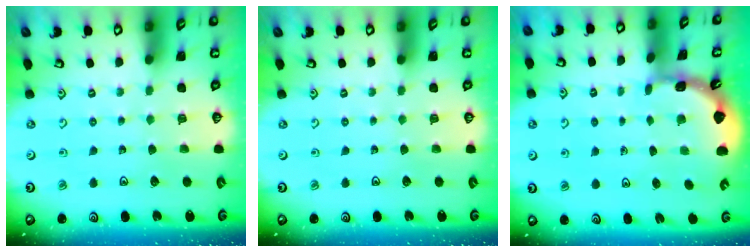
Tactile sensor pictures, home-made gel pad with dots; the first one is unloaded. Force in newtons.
{"total": 0.0}
{"total": 1.7, "press": 1.7, "slide": 0.1}